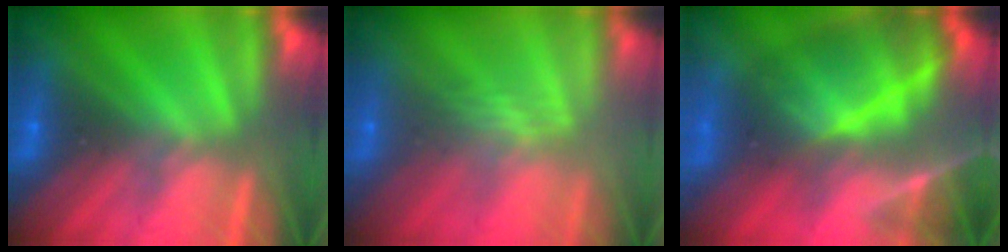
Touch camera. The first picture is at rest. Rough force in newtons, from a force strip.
{"total": 2.4}
{"total": 7.7}